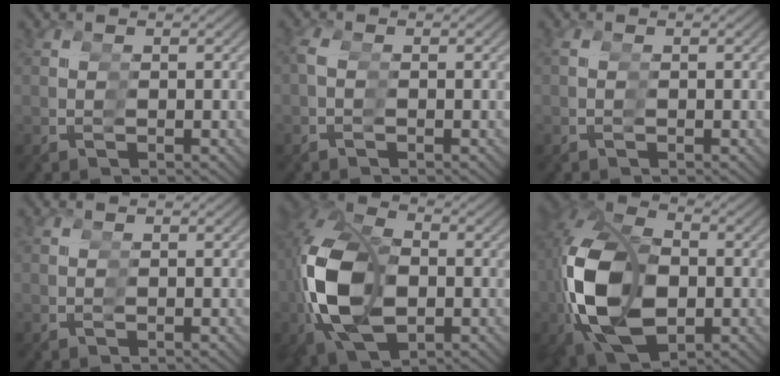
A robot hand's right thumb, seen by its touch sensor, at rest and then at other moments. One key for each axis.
{"total": 1.1, "fx": -0.9, "fy": 0.6, "fz": 0.0, "tx": -0.018, "ty": -0.006, "tz": -0.015}
{"total": 0.6, "fx": -0.6, "fy": -0.1, "fz": 0.0, "tx": -0.004, "ty": -0.001, "tz": -0.009}
{"total": 0.0}
{"total": 13.5, "fx": -1.6, "fy": 9.9, "fz": 9.1, "tx": -0.240, "ty": -0.044, "tz": -0.001}
{"total": 15.8, "fx": -2.0, "fy": 11.2, "fz": 10.9, "tx": -0.265, "ty": -0.049, "tz": -0.003}